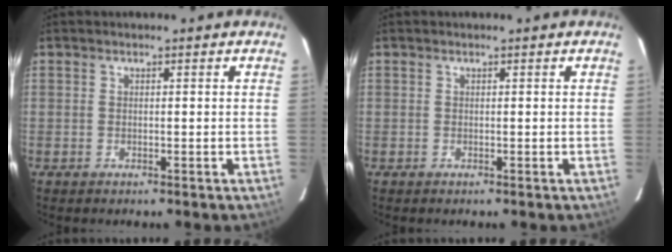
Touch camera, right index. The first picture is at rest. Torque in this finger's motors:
{"motor_torque": [0.21, 0.17, -0.01, 0.01]}